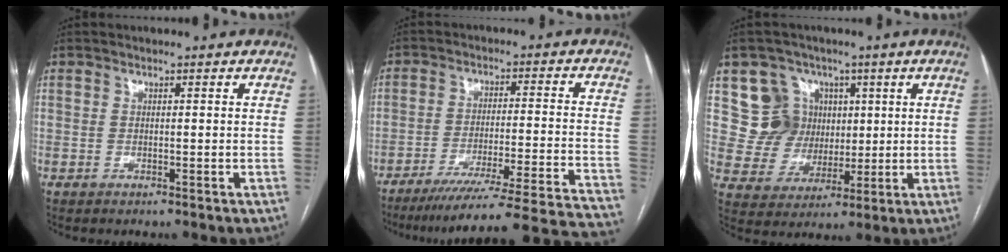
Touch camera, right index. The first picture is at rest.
{"total": 28.9, "force": [-26.4, -1.4, 11.5], "torque": [-0.083, -0.036, -0.352]}
{"total": 10.1, "force": [3.8, 9.3, 1.2], "torque": [-0.025, 0.040, 0.077]}